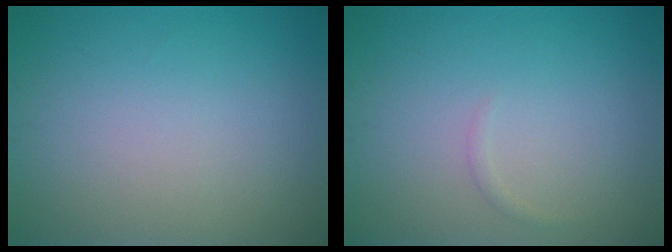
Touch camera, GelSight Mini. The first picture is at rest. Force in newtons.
{"total": 0.5, "press": 0.5, "slide": 0.0}